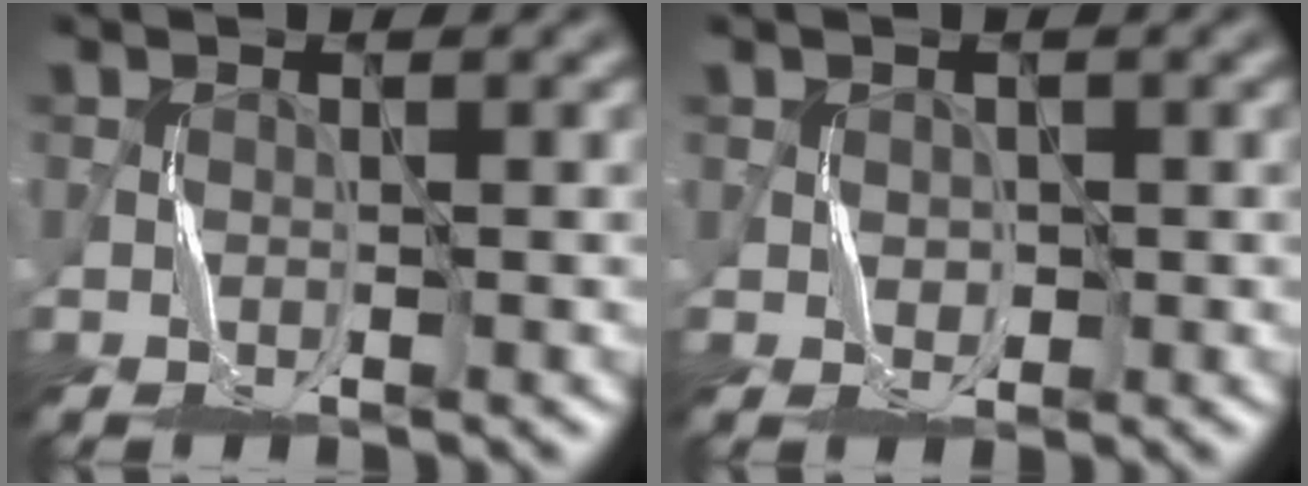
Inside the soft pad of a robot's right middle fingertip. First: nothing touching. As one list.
[{"total": 1.1, "force": [0.2, 1.0, 0.4], "torque": [-0.008, -0.003, 0.004]}]